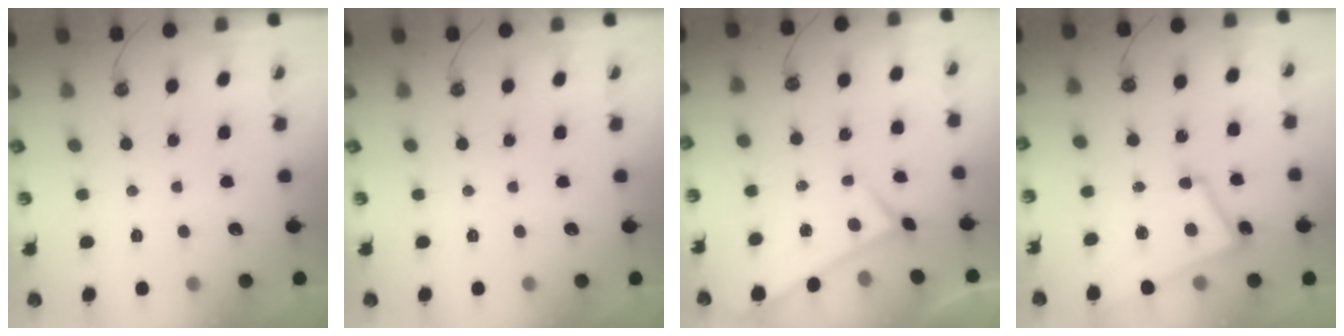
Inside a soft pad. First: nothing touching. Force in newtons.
{"total": 0.0}
{"total": 0.0}
{"total": 8.2, "press": 8.0, "slide": 1.9}